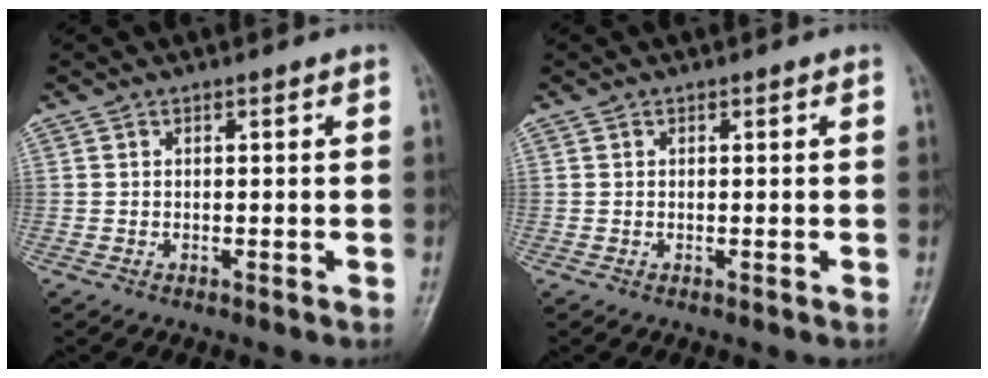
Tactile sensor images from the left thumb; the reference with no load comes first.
{"total": 0.0}